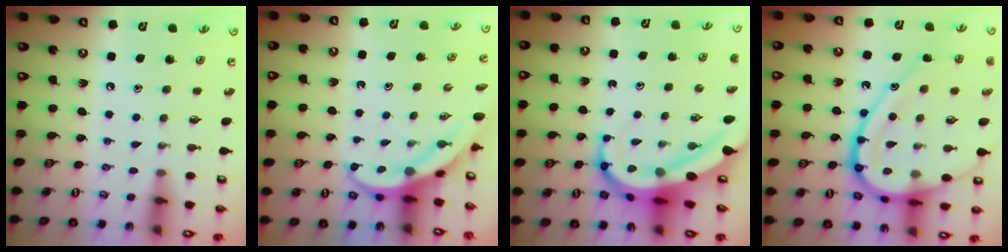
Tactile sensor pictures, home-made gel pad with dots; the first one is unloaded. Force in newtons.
{"total": 4.0, "press": 4.0, "slide": 0.4}
{"total": 12.0, "press": 12.0, "slide": 1.2}
{"total": 23.0, "press": 23.0, "slide": 1.9}